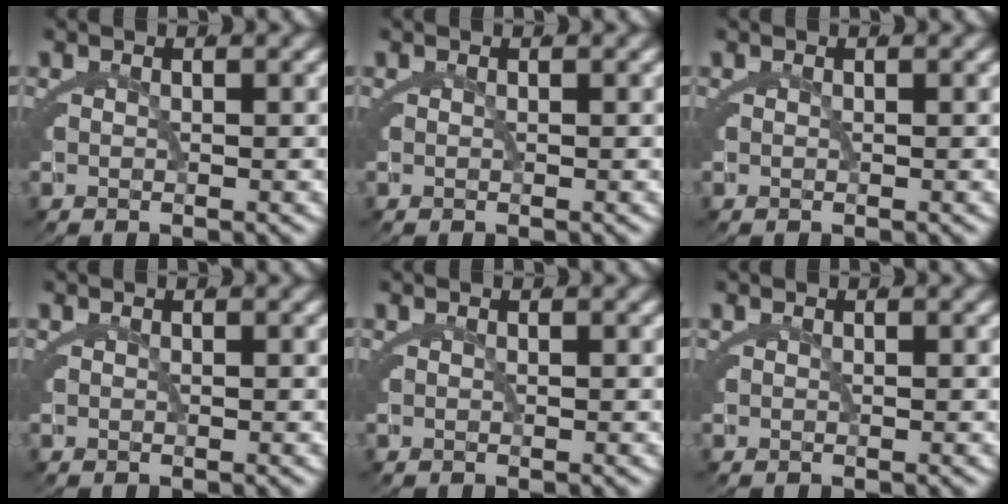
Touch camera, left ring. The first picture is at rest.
{"total": 0.0}
{"total": 0.0}
{"total": 0.0}
{"total": 0.0}
{"total": 0.0}